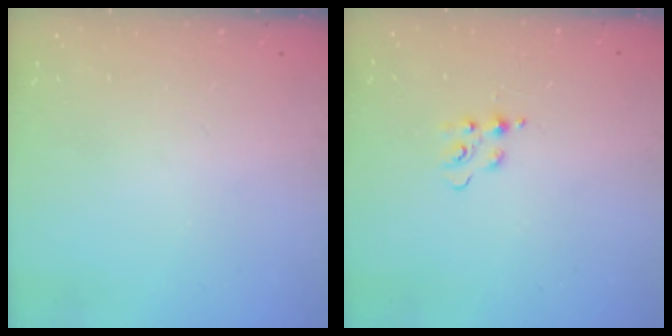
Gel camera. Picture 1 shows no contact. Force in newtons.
{"total": 5.6, "press": 5.6, "slide": 0.6}